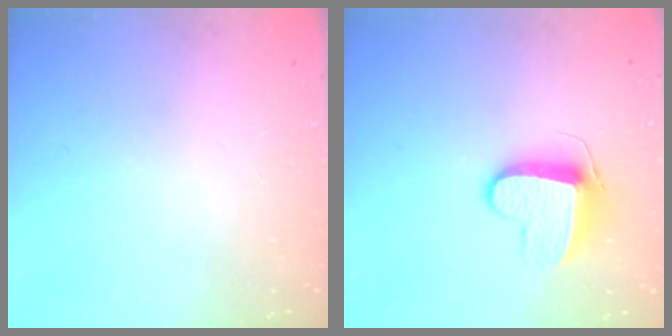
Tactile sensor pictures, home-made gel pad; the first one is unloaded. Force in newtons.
{"total": 9.5, "press": 9.5, "slide": 0.4}